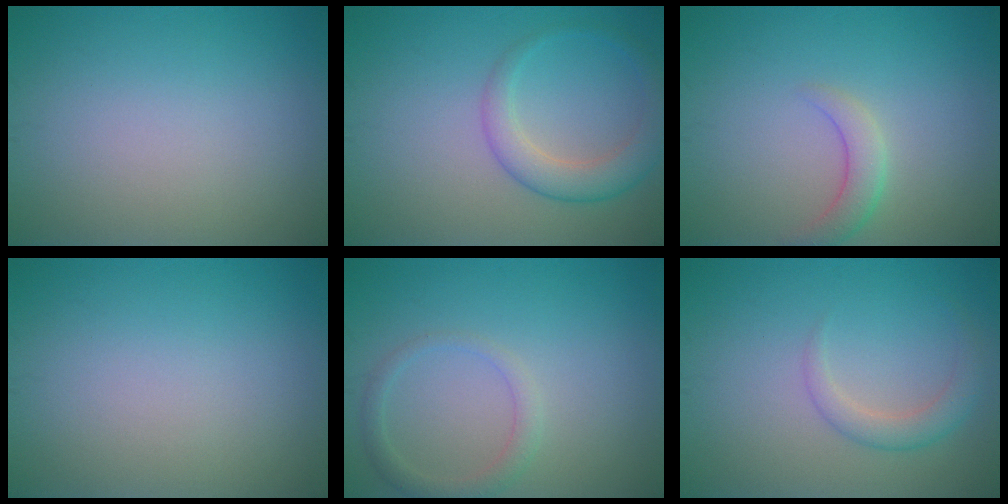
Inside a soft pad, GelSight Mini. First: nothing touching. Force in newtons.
{"total": 2.9, "press": 2.8, "slide": 0.1}
{"total": 2.3, "press": 2.2, "slide": 0.1}
{"total": 0.0}
{"total": 1.9, "press": 1.9, "slide": 0.1}
{"total": 2.3, "press": 2.2, "slide": 0.1}